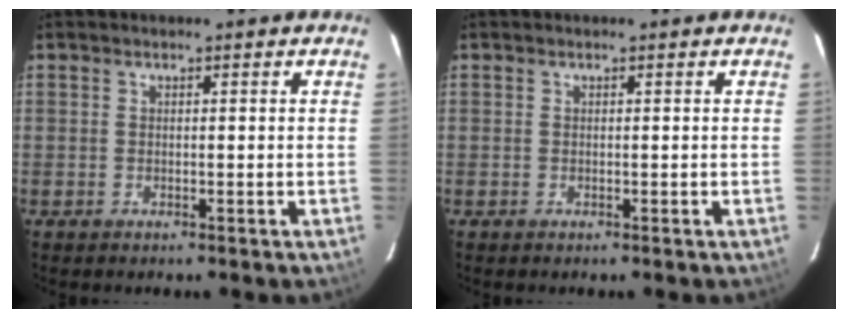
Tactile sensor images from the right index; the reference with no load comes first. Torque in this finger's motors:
{"motor_torque": [0.00, 0.00, 0.01, 0.00]}